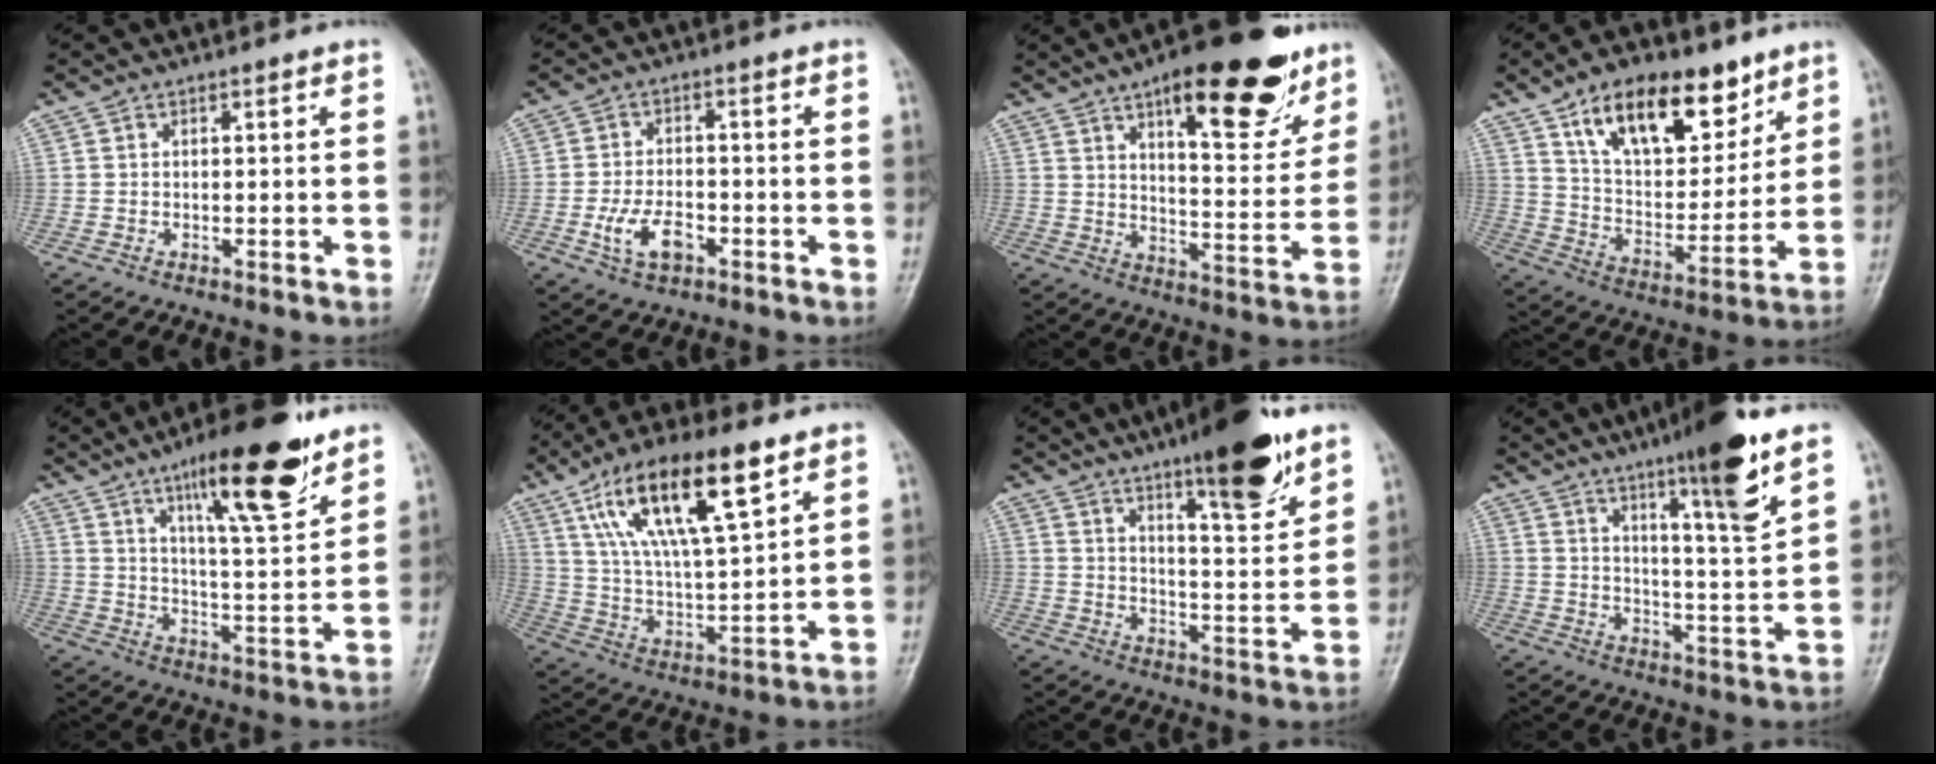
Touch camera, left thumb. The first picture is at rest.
{"total": 6.6, "force": [-2.6, 3.7, 4.8], "torque": [-0.089, 0.013, -0.046]}
{"total": 20.3, "force": [12.0, 7.3, 14.6], "torque": [-0.161, -0.053, 0.178]}
{"total": 19.0, "force": [11.5, 9.5, 11.8], "torque": [-0.134, -0.053, 0.199]}
{"total": 17.4, "force": [10.8, 3.9, 13.1], "torque": [-0.180, -0.058, 0.175]}
{"total": 19.2, "force": [10.0, 5.8, 15.3], "torque": [-0.262, -0.025, 0.186]}
{"total": 15.9, "force": [10.4, 3.3, 11.5], "torque": [-0.150, -0.063, 0.163]}
{"total": 14.1, "force": [8.6, 1.3, 11.1], "torque": [-0.164, -0.053, 0.135]}